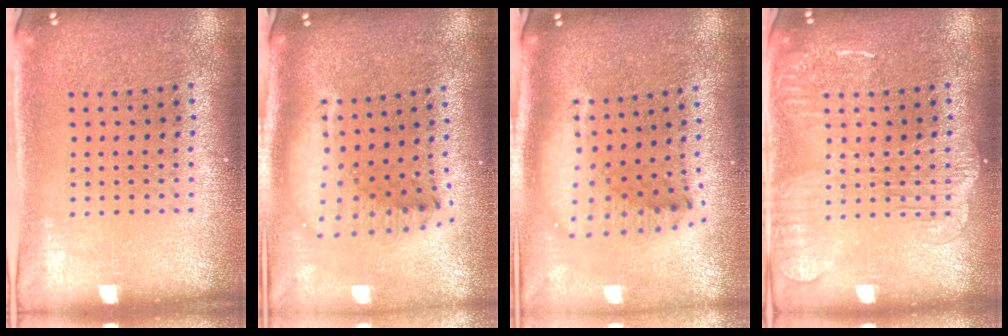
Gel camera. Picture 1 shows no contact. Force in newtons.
{"total": 2.0, "press": 1.6, "slide": 1.2}
{"total": 2.0, "press": 1.6, "slide": 1.2}
{"total": 2.8, "press": 2.8, "slide": 0.3}